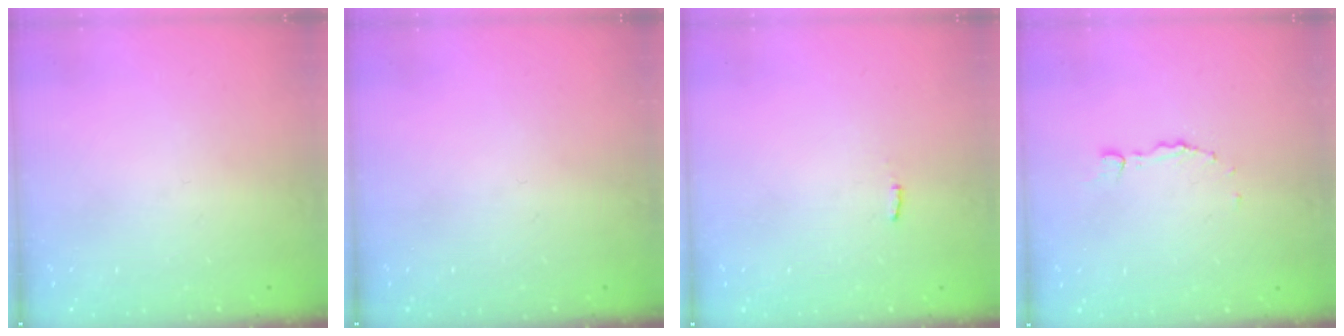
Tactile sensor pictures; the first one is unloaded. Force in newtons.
{"total": 0.0}
{"total": 2.3, "press": 2.3, "slide": 0.4}
{"total": 2.0, "press": 2.0, "slide": 0.3}